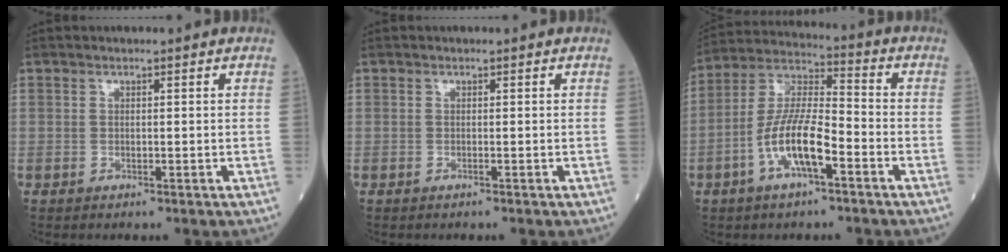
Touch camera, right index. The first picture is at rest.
{"total": 0.0}
{"total": 11.6, "force": [-4.3, 3.0, 10.3], "torque": [-0.213, 0.007, -0.083]}